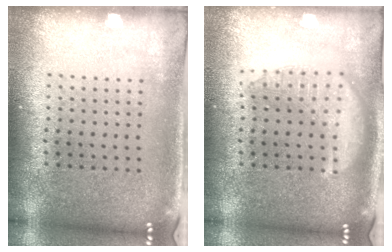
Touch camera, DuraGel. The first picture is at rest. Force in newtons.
{"total": 2.8, "press": 2.8, "slide": 0.3}